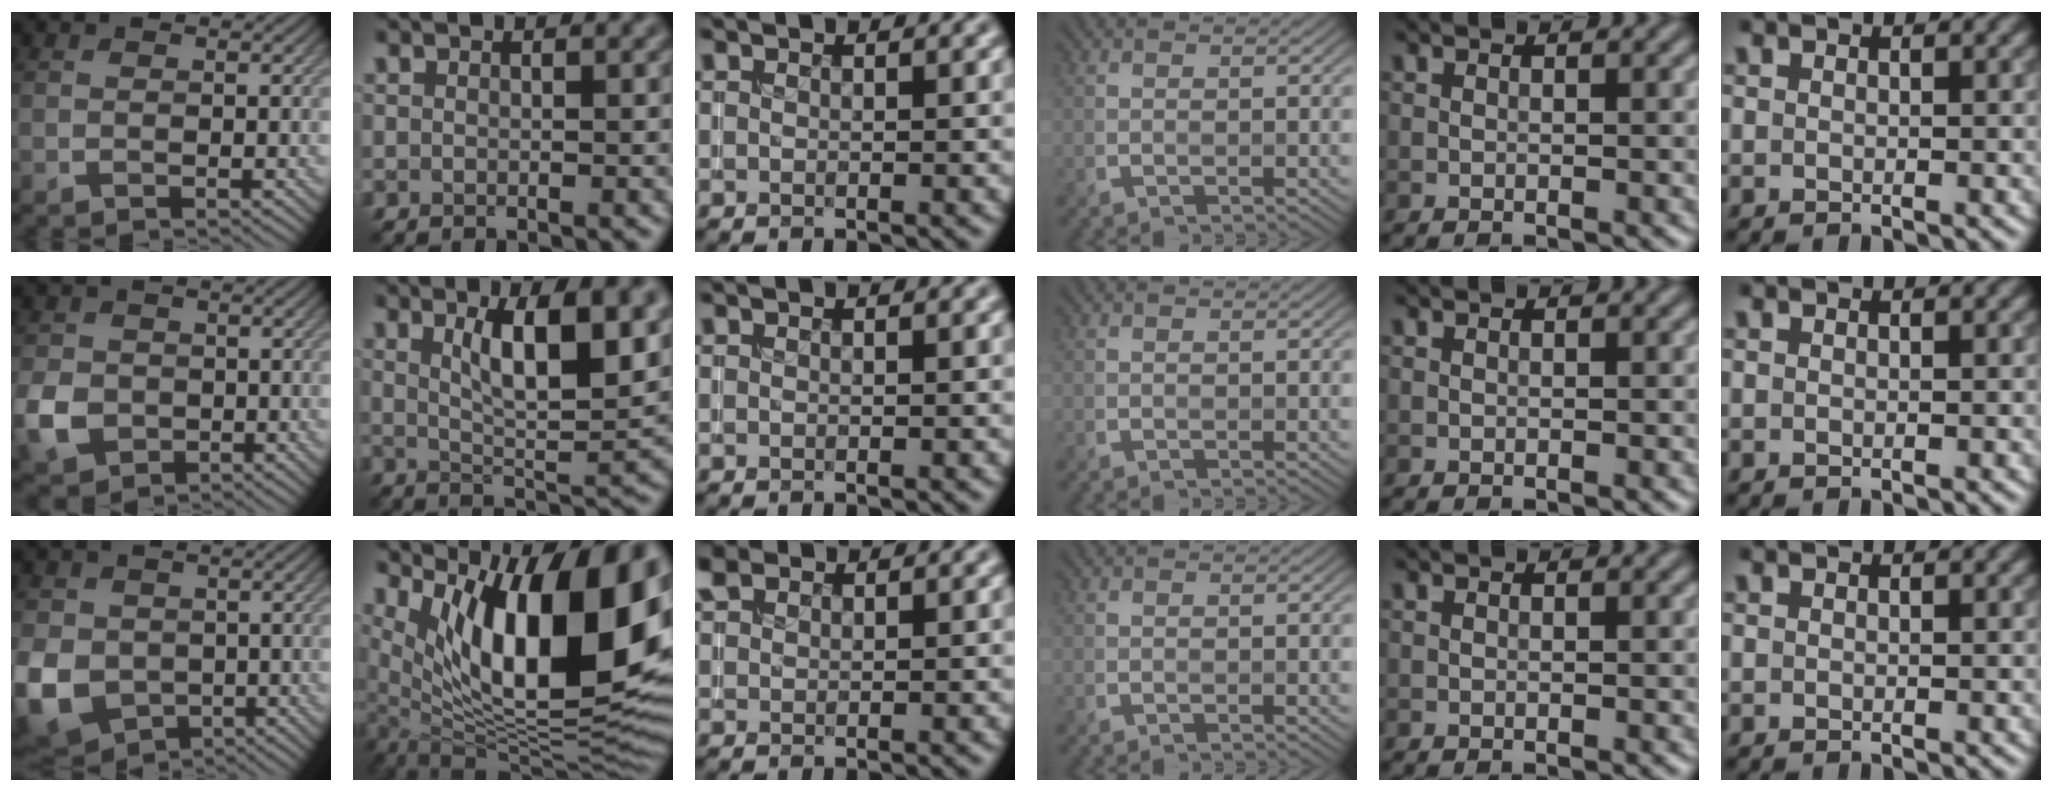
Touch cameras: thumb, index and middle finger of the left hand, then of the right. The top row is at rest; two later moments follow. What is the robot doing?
{"motion": "insert", "object": "coin"}